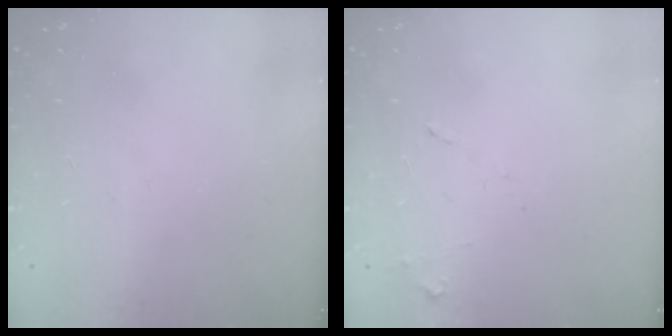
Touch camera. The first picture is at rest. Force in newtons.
{"total": 7.6, "press": 7.6, "slide": 0.6}